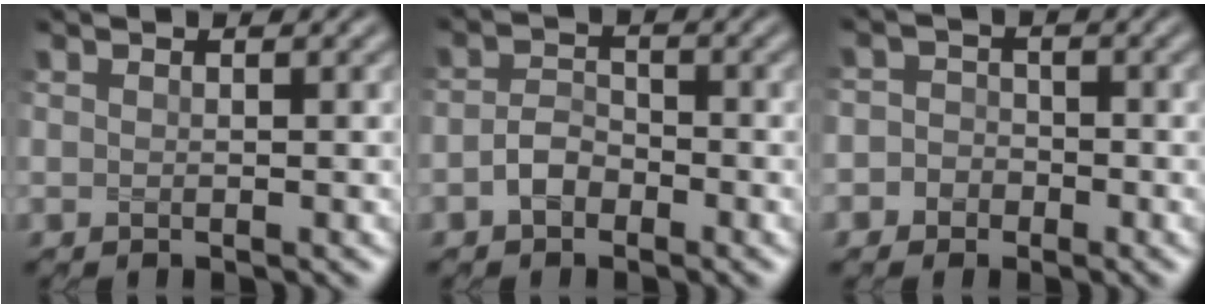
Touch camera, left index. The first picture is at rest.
{"total": 2.3, "force": [-1.2, 1.5, 1.2], "torque": [-0.025, 0.006, -0.027]}
{"total": 3.0, "force": [-1.1, 2.7, 0.4], "torque": [0.029, 0.009, -0.039]}